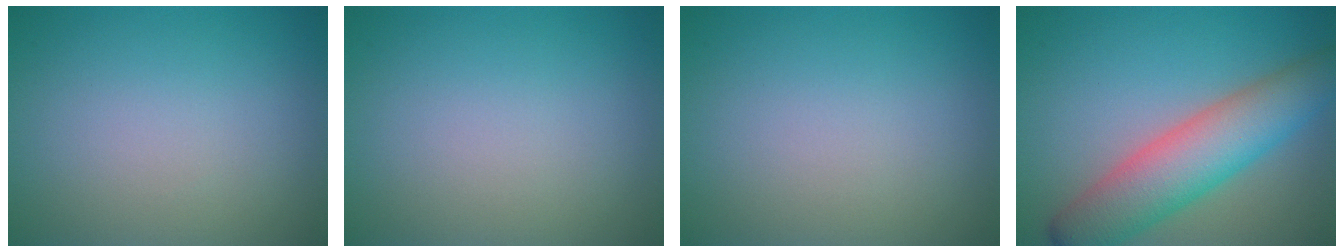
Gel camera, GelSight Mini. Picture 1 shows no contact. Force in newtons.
{"total": 0.0}
{"total": 0.0}
{"total": 7.5, "press": 7.5, "slide": 0.3}